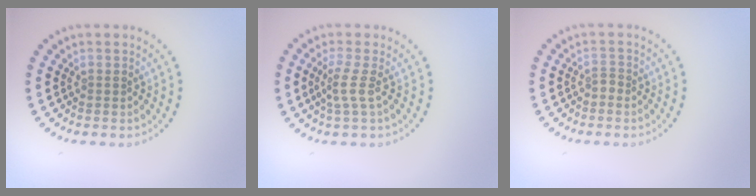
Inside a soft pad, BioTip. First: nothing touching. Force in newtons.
{"total": 1.9, "press": 1.4, "slide": 1.3}
{"total": 0.9, "press": 0.6, "slide": 0.7}